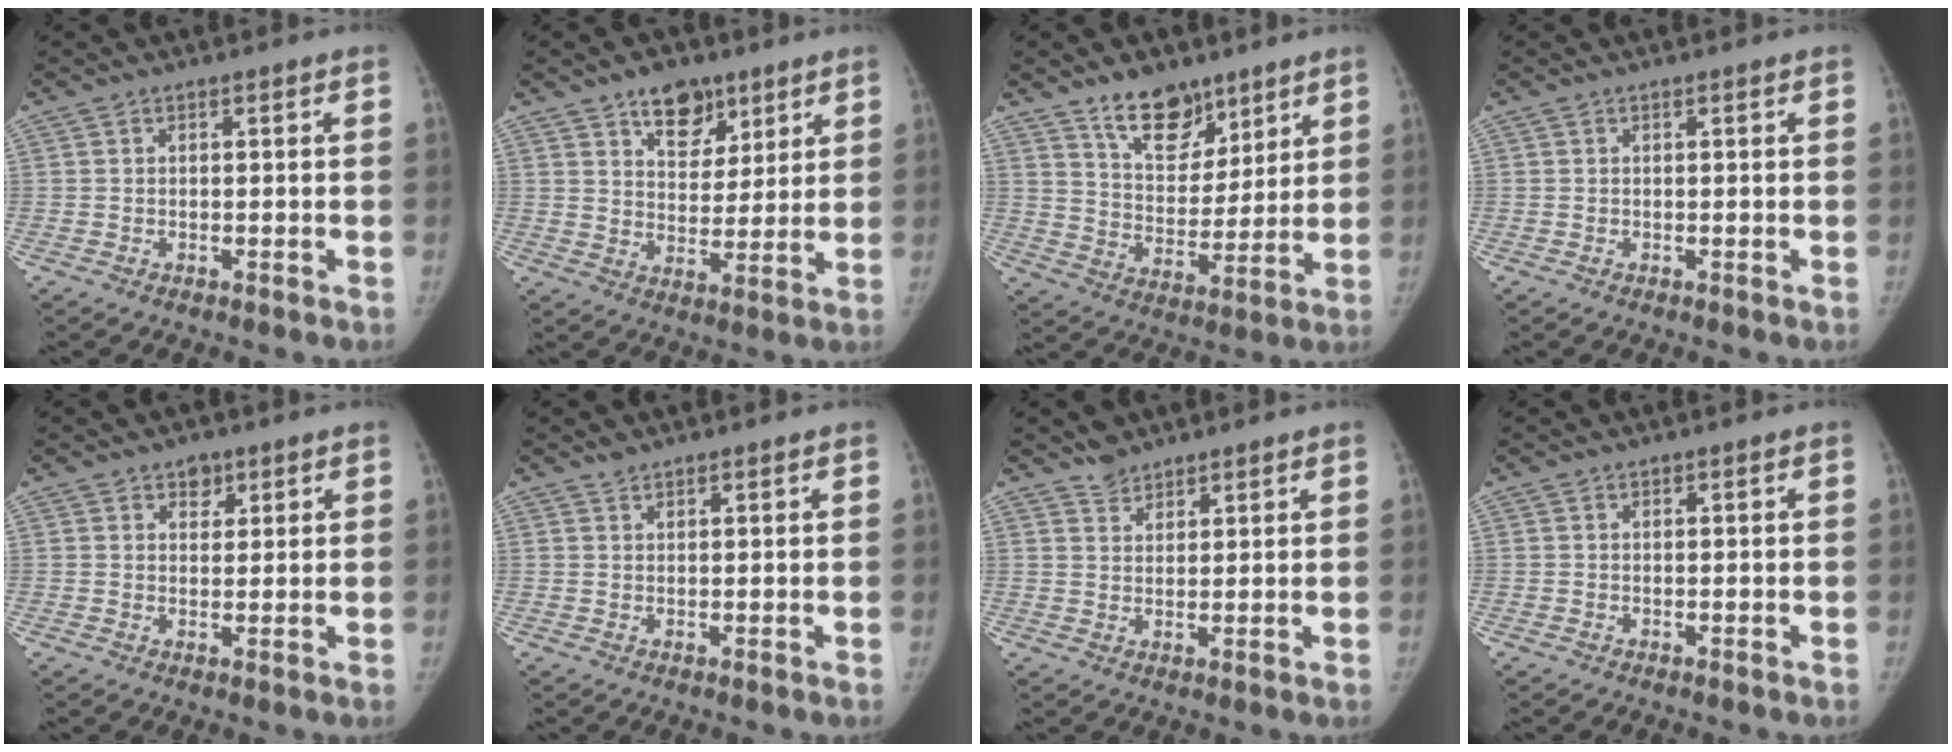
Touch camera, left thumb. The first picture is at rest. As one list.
[{"total": 9.6, "force": [6.0, 5.8, 4.7], "torque": [-0.034, -0.033, 0.097]}, {"total": 12.0, "force": [8.5, 6.6, 5.3], "torque": [-0.050, -0.061, 0.151]}, {"total": 0.0}, {"total": 2.8, "force": [1.7, 2.0, 1.0], "torque": [0.008, -0.009, 0.024]}, {"total": 1.2, "force": [1.1, 0.4, 0.2], "torque": [0.003, -0.005, 0.020]}, {"total": 3.2, "force": [2.8, 1.5, 0.2], "torque": [0.014, -0.017, 0.046]}, {"total": 0.0}]